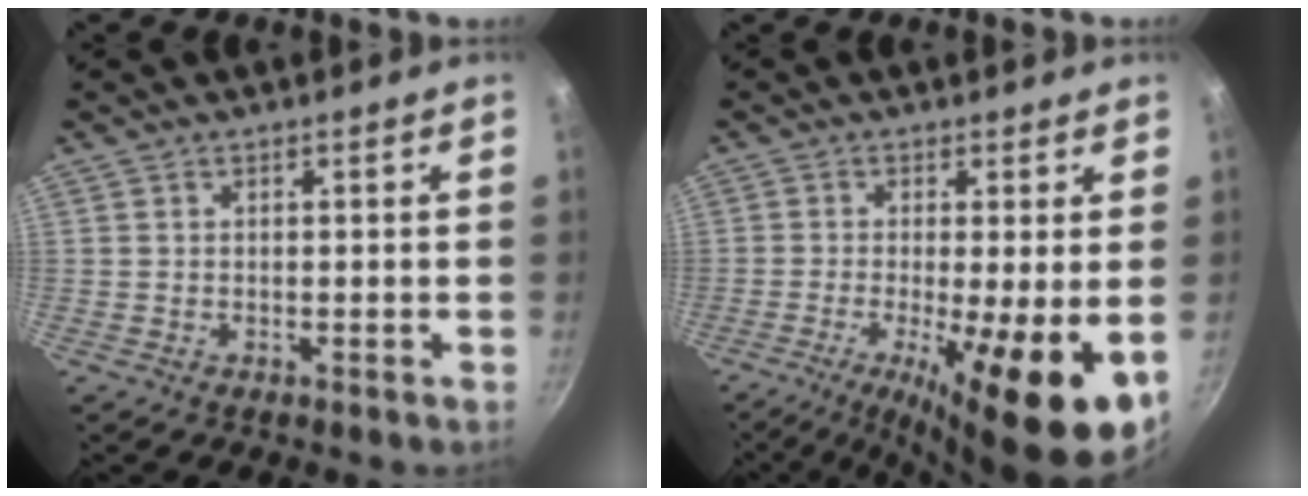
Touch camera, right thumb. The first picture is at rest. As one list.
[{"total": 15.4, "force": [-4.6, 3.4, 14.3], "torque": [-0.192, -0.022, -0.057]}]